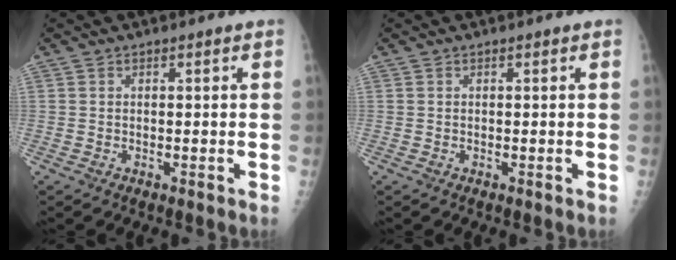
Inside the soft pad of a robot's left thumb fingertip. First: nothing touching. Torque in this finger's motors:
{"motor_torque": [0.00, 0.00, 0.00, 0.00, 0.00]}